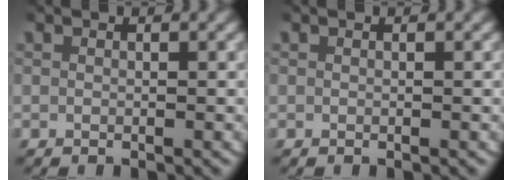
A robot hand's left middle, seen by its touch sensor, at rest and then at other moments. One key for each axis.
{"total": 0.0}